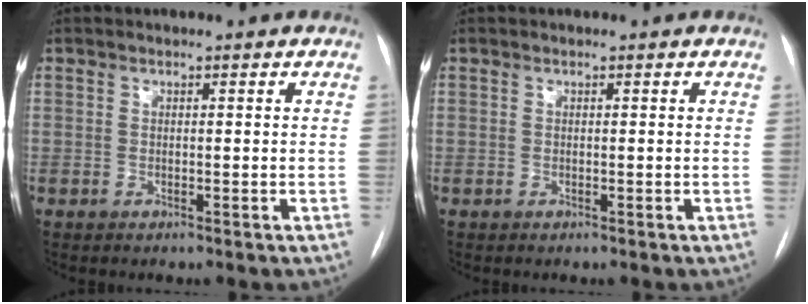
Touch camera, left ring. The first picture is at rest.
{"total": 0.0}